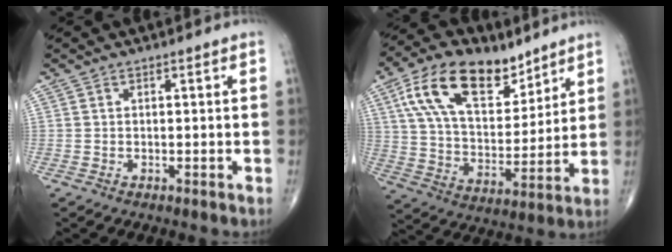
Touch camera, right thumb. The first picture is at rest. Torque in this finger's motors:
{"motor_torque": [0.30, 0.78, 1.66, 0.95, 0.15]}